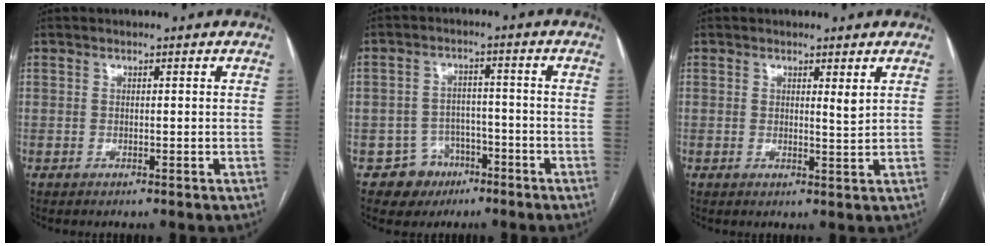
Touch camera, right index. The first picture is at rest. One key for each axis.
{"total": 5.8, "fx": -3.1, "fy": 5.0, "fz": 0.2, "tx": 0.010, "ty": 0.015, "tz": -0.043}
{"total": 1.9, "fx": 1.1, "fy": 0.2, "fz": 1.6, "tx": -0.027, "ty": -0.011, "tz": 0.018}